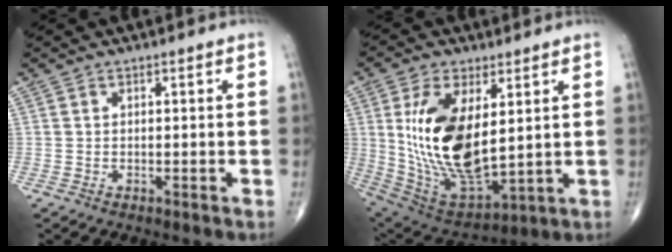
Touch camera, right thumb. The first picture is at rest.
{"total": 19.7, "force": [3.5, 9.6, 16.8], "torque": [-0.311, -0.026, 0.083]}